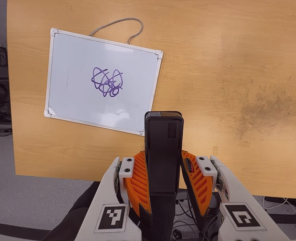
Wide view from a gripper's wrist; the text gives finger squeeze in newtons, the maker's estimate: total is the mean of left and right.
{"total": 4.0, "left": 2.4, "right": 5.5}